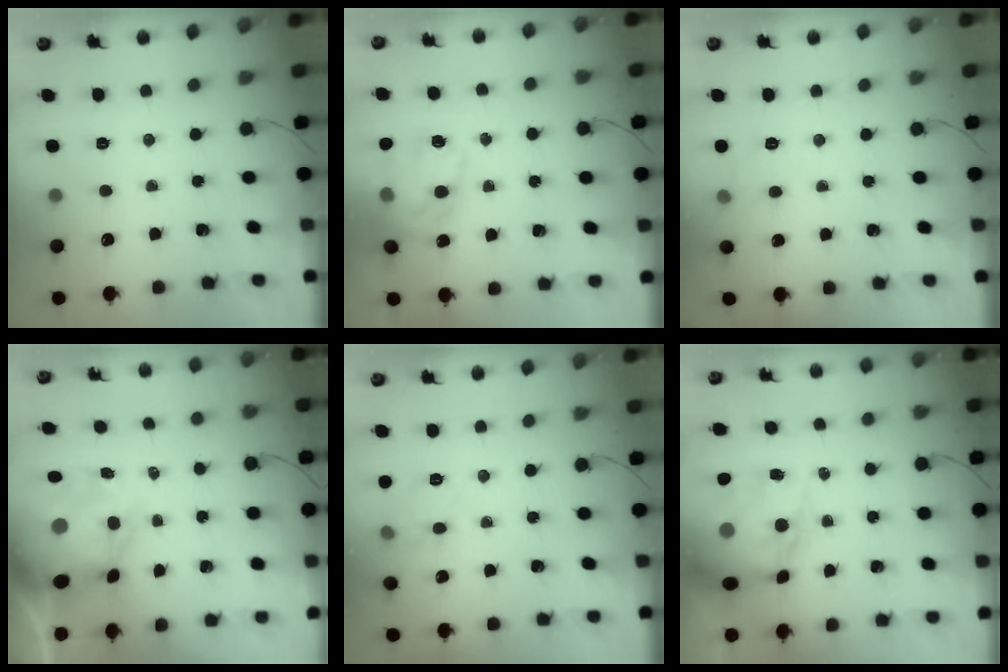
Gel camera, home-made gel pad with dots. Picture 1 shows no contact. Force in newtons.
{"total": 15.9, "press": 15.6, "slide": 3.2}
{"total": 5.3, "press": 5.1, "slide": 1.5}
{"total": 11.4, "press": 11.1, "slide": 2.7}
{"total": 8.5, "press": 8.4, "slide": 1.2}
{"total": 16.9, "press": 16.4, "slide": 3.9}